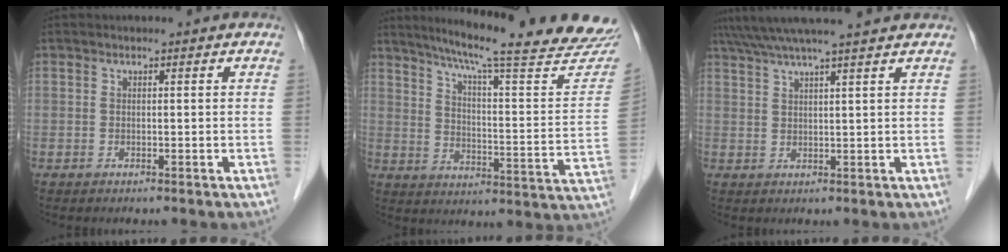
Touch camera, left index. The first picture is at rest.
{"total": 26.4, "force": [23.1, 1.4, 12.7], "torque": [-0.186, -0.070, 0.288]}
{"total": 11.9, "force": [10.3, -0.7, 5.9], "torque": [-0.102, 0.032, 0.143]}